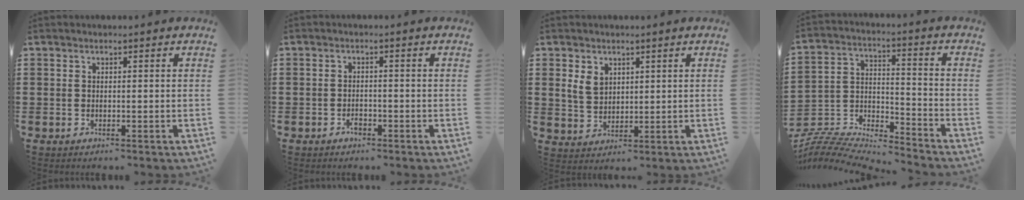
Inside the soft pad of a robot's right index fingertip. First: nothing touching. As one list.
[{"total": 1.4, "force": [-1.0, 0.6, 0.8], "torque": [-0.017, -0.004, -0.018]}, {"total": 3.8, "force": [1.6, 2.9, 1.9], "torque": [-0.047, 0.011, 0.030]}, {"total": 6.5, "force": [-6.4, 0.9, 0.9], "torque": [-0.028, -0.005, -0.133]}]